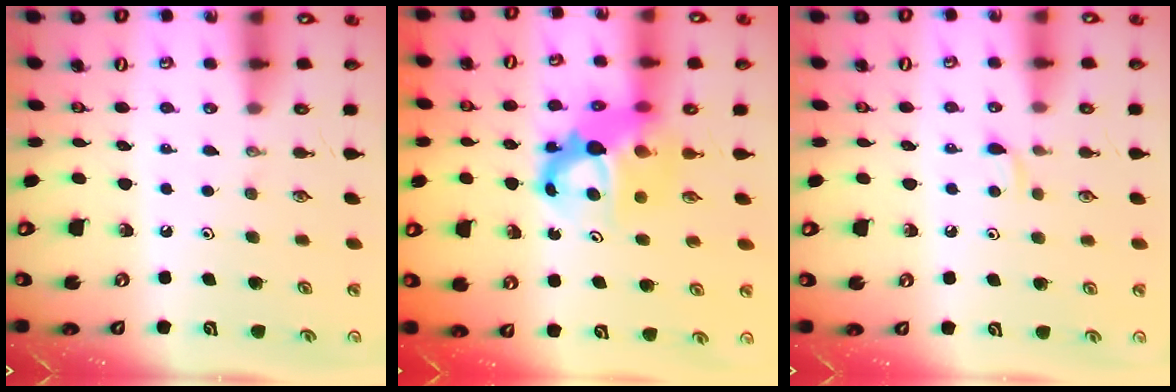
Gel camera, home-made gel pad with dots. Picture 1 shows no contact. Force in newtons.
{"total": 9.2, "press": 9.2, "slide": 0.8}
{"total": 4.4, "press": 4.3, "slide": 0.6}